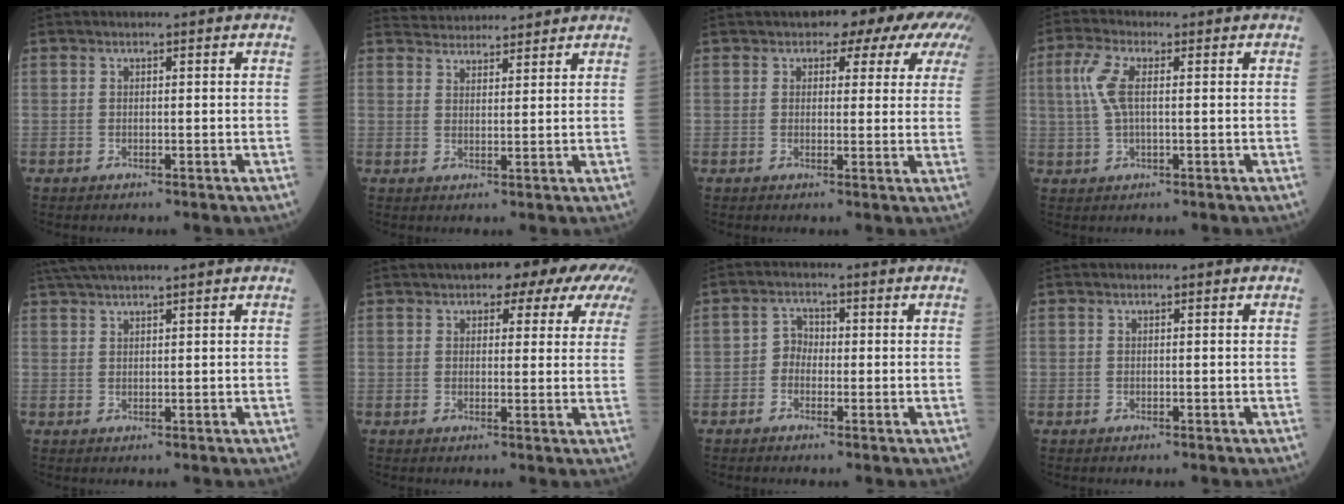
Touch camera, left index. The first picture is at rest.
{"total": 7.5, "force": [7.3, 1.3, 1.2], "torque": [-0.021, 0.030, 0.109]}
{"total": 9.1, "force": [5.9, 4.6, 5.2], "torque": [-0.049, 0.022, 0.052]}
{"total": 5.1, "force": [0.8, 1.6, 4.8], "torque": [-0.125, 0.010, 0.015]}
{"total": 5.6, "force": [4.8, -0.8, 2.9], "torque": [-0.050, 0.033, 0.089]}
{"total": 11.2, "force": [7.6, 4.4, 6.9], "torque": [-0.071, 0.032, 0.076]}
{"total": 2.3, "force": [-0.7, 1.9, 1.1], "torque": [-0.012, 0.007, -0.021]}
{"total": 0.0}